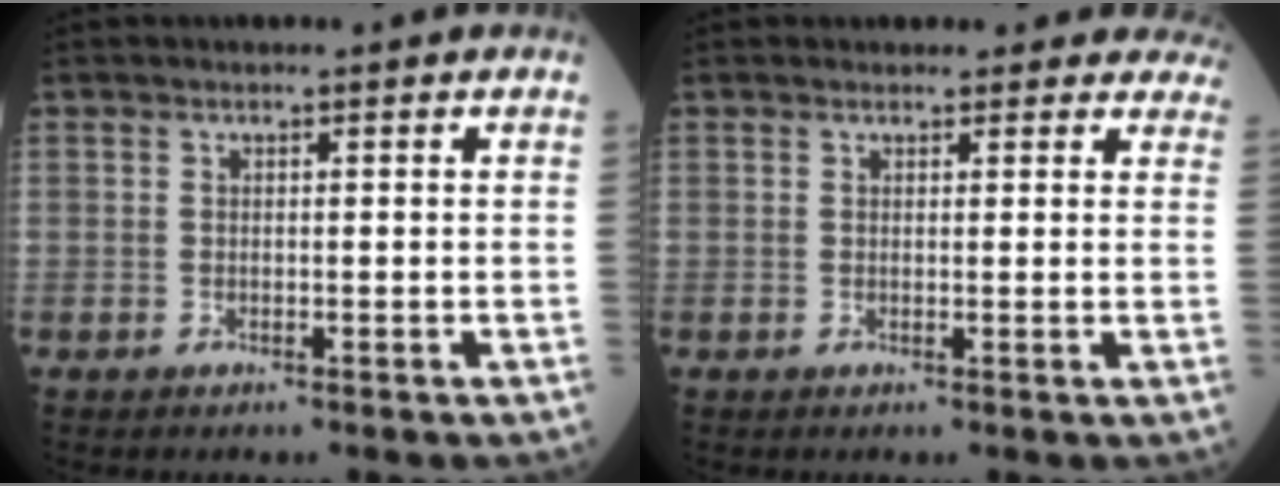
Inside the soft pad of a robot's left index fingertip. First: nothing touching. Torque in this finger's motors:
{"motor_torque": [0.75, -1.39, -0.23, -0.01]}